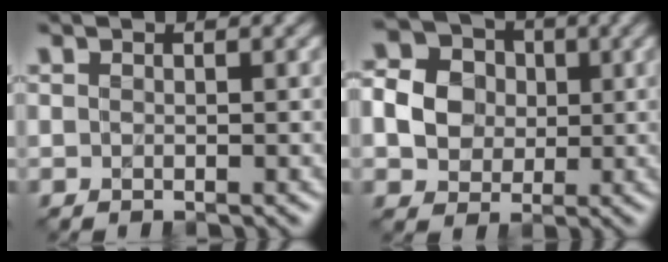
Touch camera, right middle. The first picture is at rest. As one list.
[{"total": 5.6, "force": [0.2, 4.9, 2.7], "torque": [-0.060, 0.008, -0.001]}]